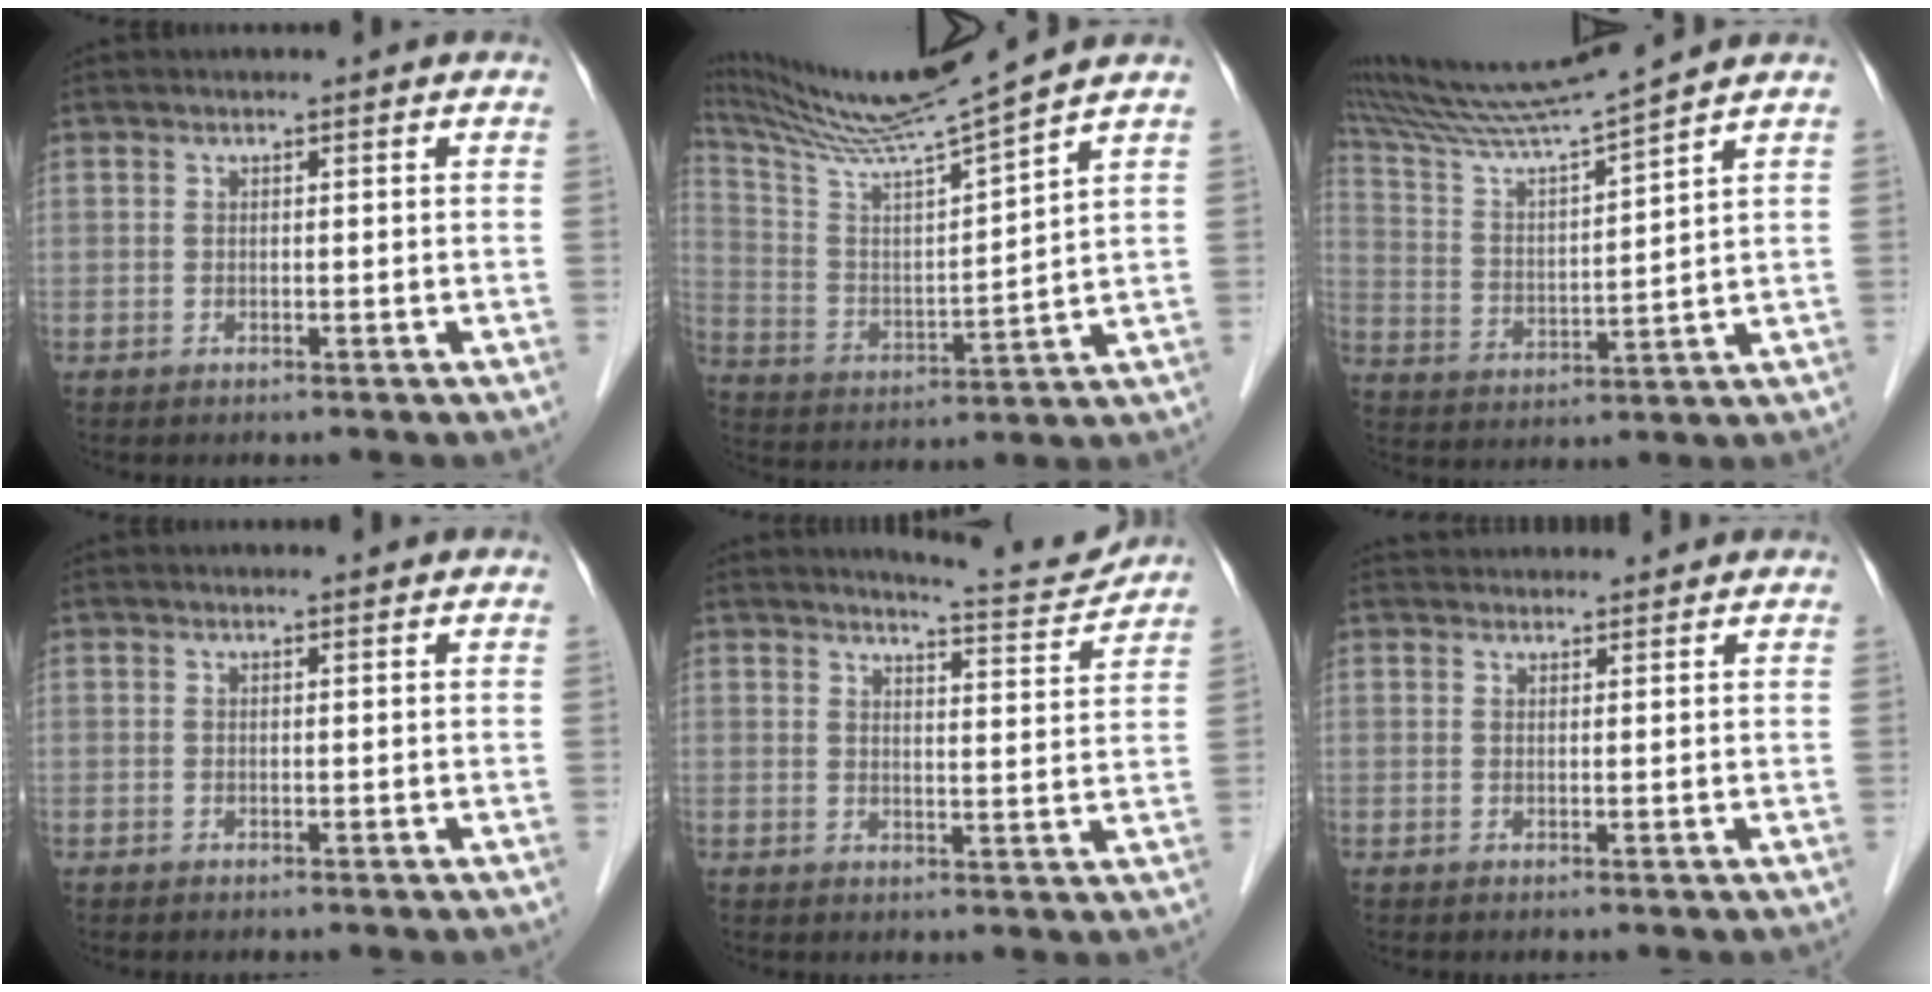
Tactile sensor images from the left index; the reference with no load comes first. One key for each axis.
{"total": 16.7, "fx": 14.5, "fy": -2.3, "fz": 7.9, "tx": -0.150, "ty": -0.010, "tz": 0.254}
{"total": 11.9, "fx": 10.8, "fy": -2.8, "fz": 4.2, "tx": -0.086, "ty": -0.010, "tz": 0.204}
{"total": 1.3, "fx": 1.3, "fy": 0.0, "fz": 0.3, "tx": -0.009, "ty": 0.005, "tz": 0.018}
{"total": 7.3, "fx": 7.3, "fy": -0.2, "fz": 0.9, "tx": -0.022, "ty": -0.019, "tz": 0.093}
{"total": 6.6, "fx": 6.4, "fy": 1.3, "fz": 1.2, "tx": -0.012, "ty": 0.035, "tz": 0.084}